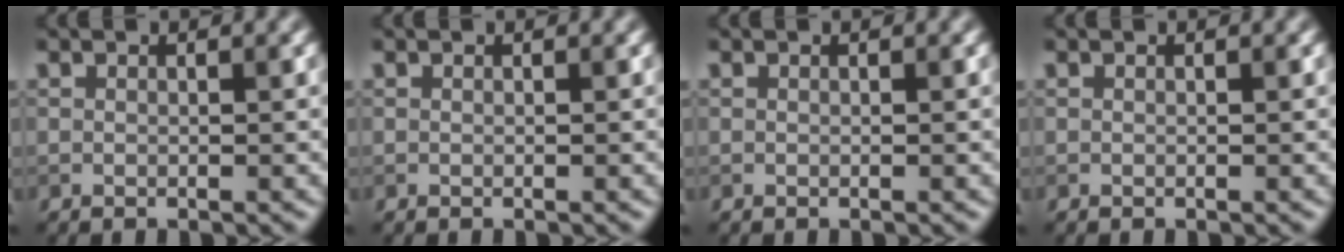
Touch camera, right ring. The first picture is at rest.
{"total": 0.0}
{"total": 0.0}
{"total": 0.0}